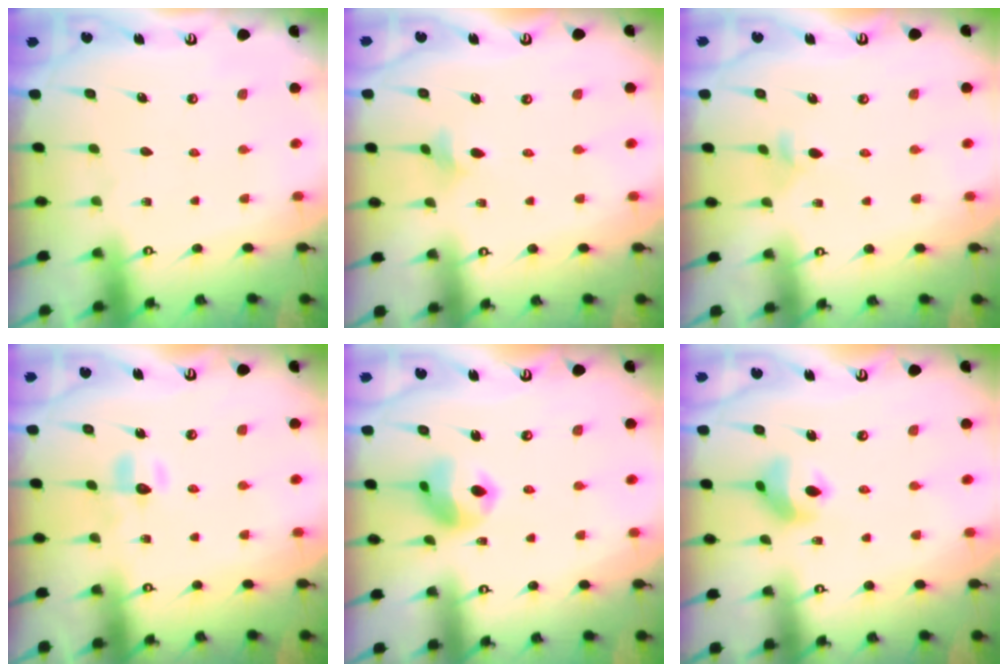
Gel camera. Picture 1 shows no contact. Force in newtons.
{"total": 2.3, "press": 2.2, "slide": 0.5}
{"total": 3.7, "press": 3.6, "slide": 0.7}
{"total": 4.8, "press": 4.8, "slide": 0.6}
{"total": 10.5, "press": 10.4, "slide": 1.5}
{"total": 9.8, "press": 9.4, "slide": 2.6}